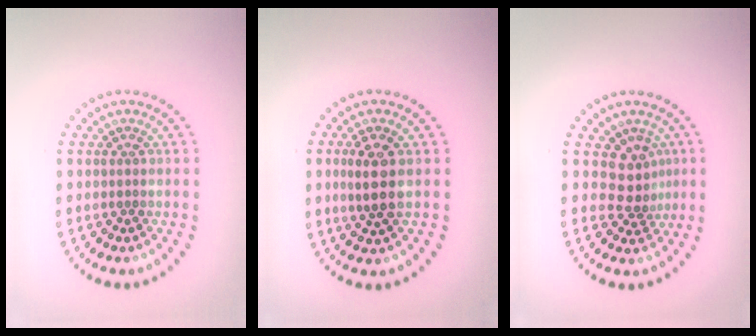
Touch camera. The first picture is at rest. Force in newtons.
{"total": 2.9, "press": 2.7, "slide": 1.0}
{"total": 2.9, "press": 2.1, "slide": 2.1}